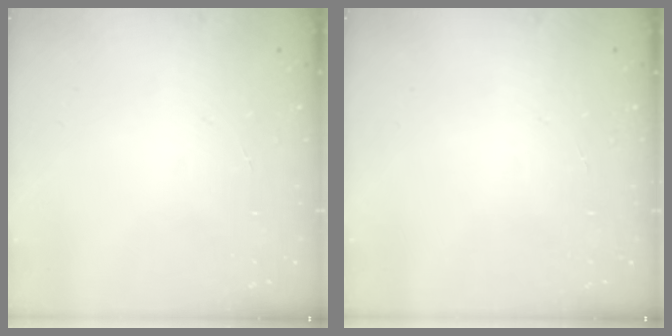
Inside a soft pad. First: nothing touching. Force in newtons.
{"total": 0.0}